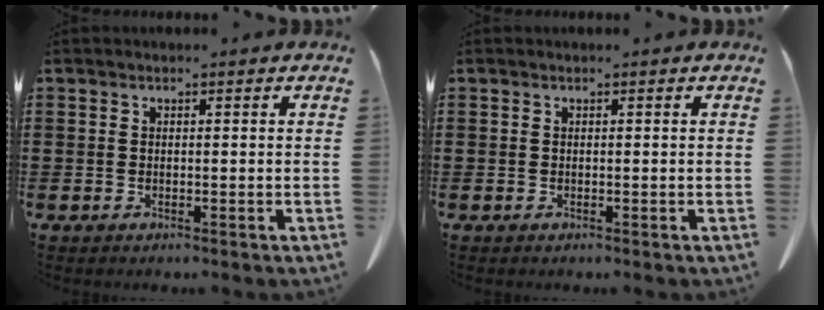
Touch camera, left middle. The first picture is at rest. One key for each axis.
{"total": 0.0}